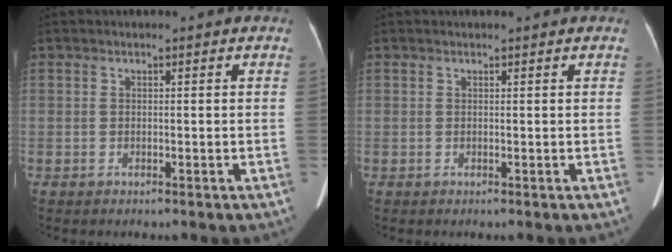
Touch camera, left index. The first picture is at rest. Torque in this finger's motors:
{"motor_torque": [-0.14, -0.09, 0.01, -0.01]}